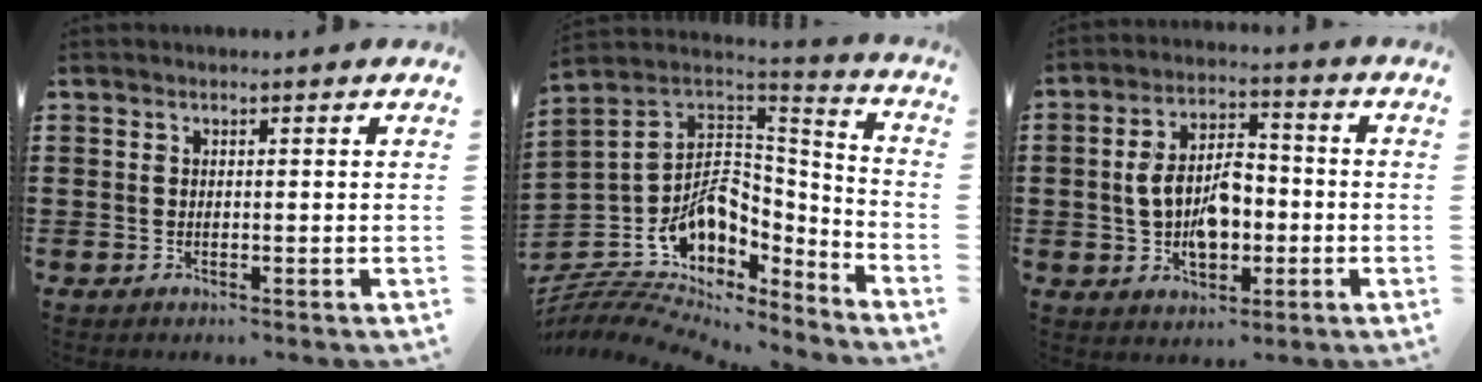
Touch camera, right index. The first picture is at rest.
{"total": 8.8, "force": [-3.9, 6.7, 4.2], "torque": [-0.098, -0.012, -0.071]}
{"total": 8.1, "force": [-1.0, 4.8, 6.5], "torque": [-0.131, 0.008, -0.025]}